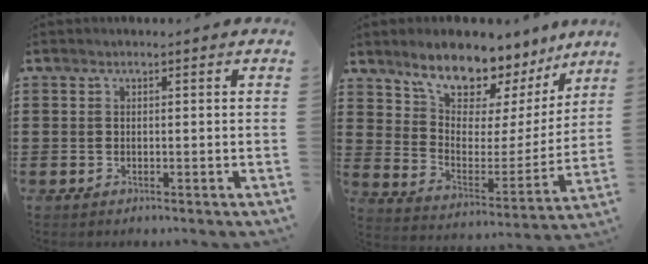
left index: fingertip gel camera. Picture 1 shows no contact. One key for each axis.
{"total": 9.2, "fx": 8.1, "fy": 3.2, "fz": 2.8, "tx": -0.078, "ty": -0.064, "tz": 0.143}